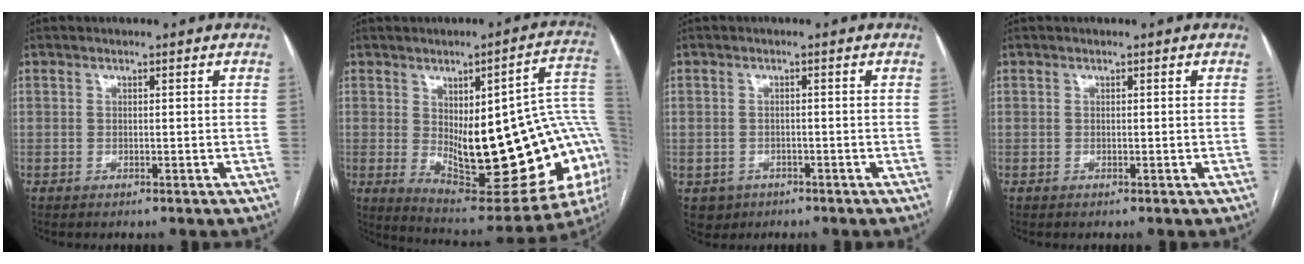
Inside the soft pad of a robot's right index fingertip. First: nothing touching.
{"total": 27.3, "force": [-1.1, 7.7, 26.1], "torque": [-0.282, 0.010, 0.009]}
{"total": 2.4, "force": [-1.1, 2.1, 0.2], "torque": [-0.001, 0.006, -0.013]}
{"total": 0.0}